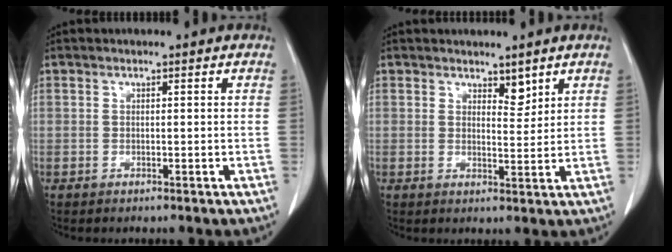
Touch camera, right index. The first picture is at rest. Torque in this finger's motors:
{"motor_torque": [0.05, 0.12, 0.03, 0.00]}